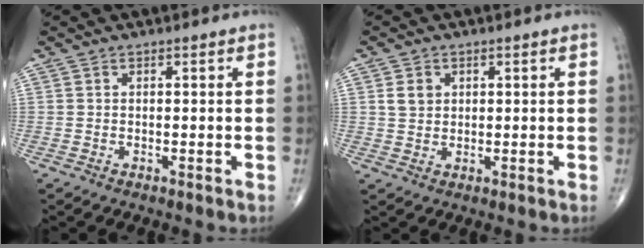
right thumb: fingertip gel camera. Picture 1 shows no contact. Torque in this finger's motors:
{"motor_torque": [0.29, 0.18, 0.33, -0.14, 0.02]}